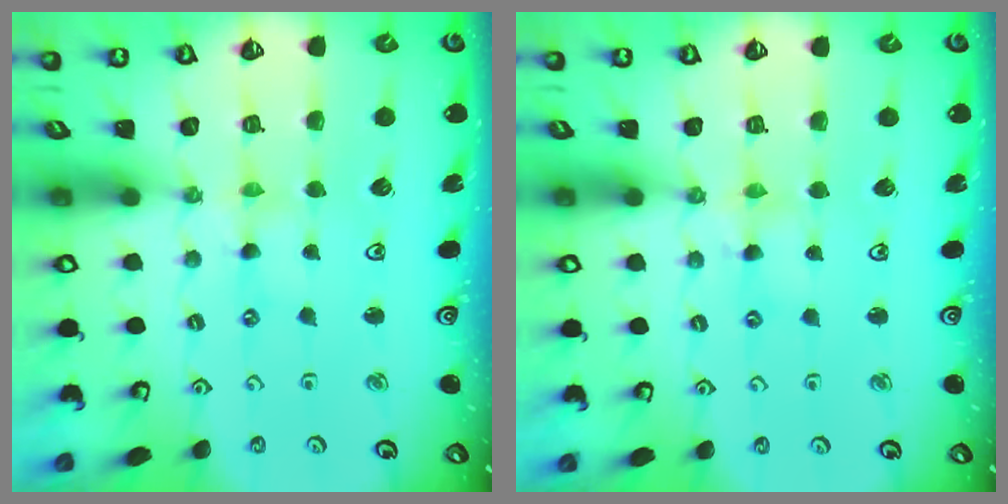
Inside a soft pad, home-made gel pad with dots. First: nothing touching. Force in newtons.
{"total": 4.5, "press": 4.4, "slide": 0.4}